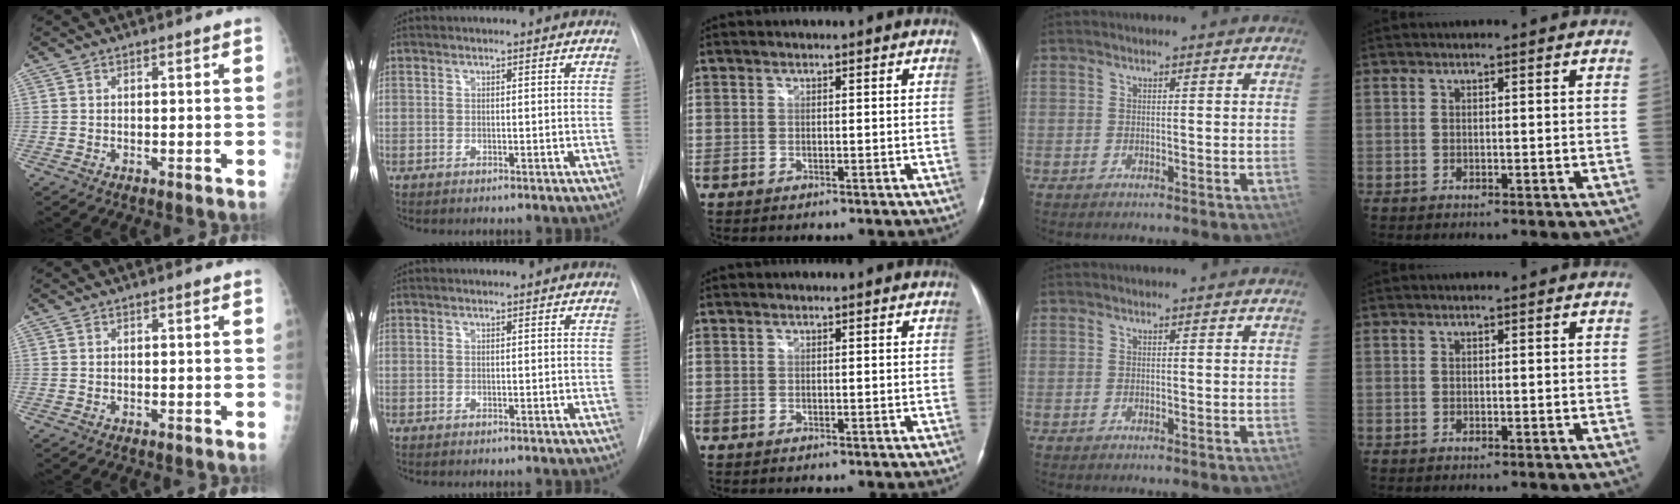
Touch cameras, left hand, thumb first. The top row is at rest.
{}